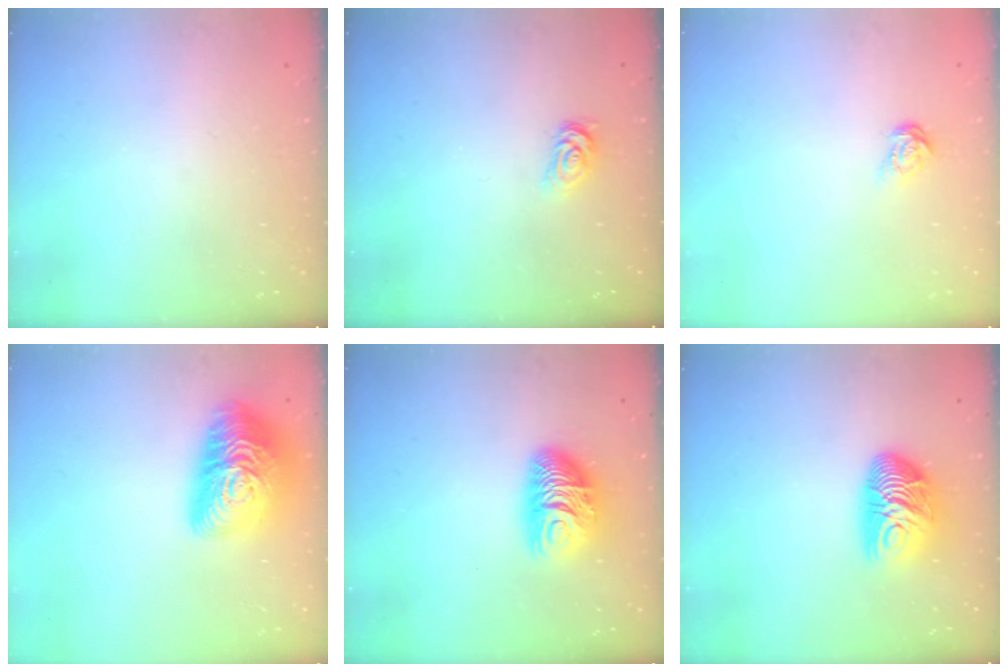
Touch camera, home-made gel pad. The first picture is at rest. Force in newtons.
{"total": 2.6, "press": 2.6, "slide": 0.4}
{"total": 4.3, "press": 4.3, "slide": 0.4}
{"total": 23.6, "press": 23.6, "slide": 0.9}
{"total": 10.2, "press": 10.1, "slide": 0.6}
{"total": 12.4, "press": 12.4, "slide": 1.0}